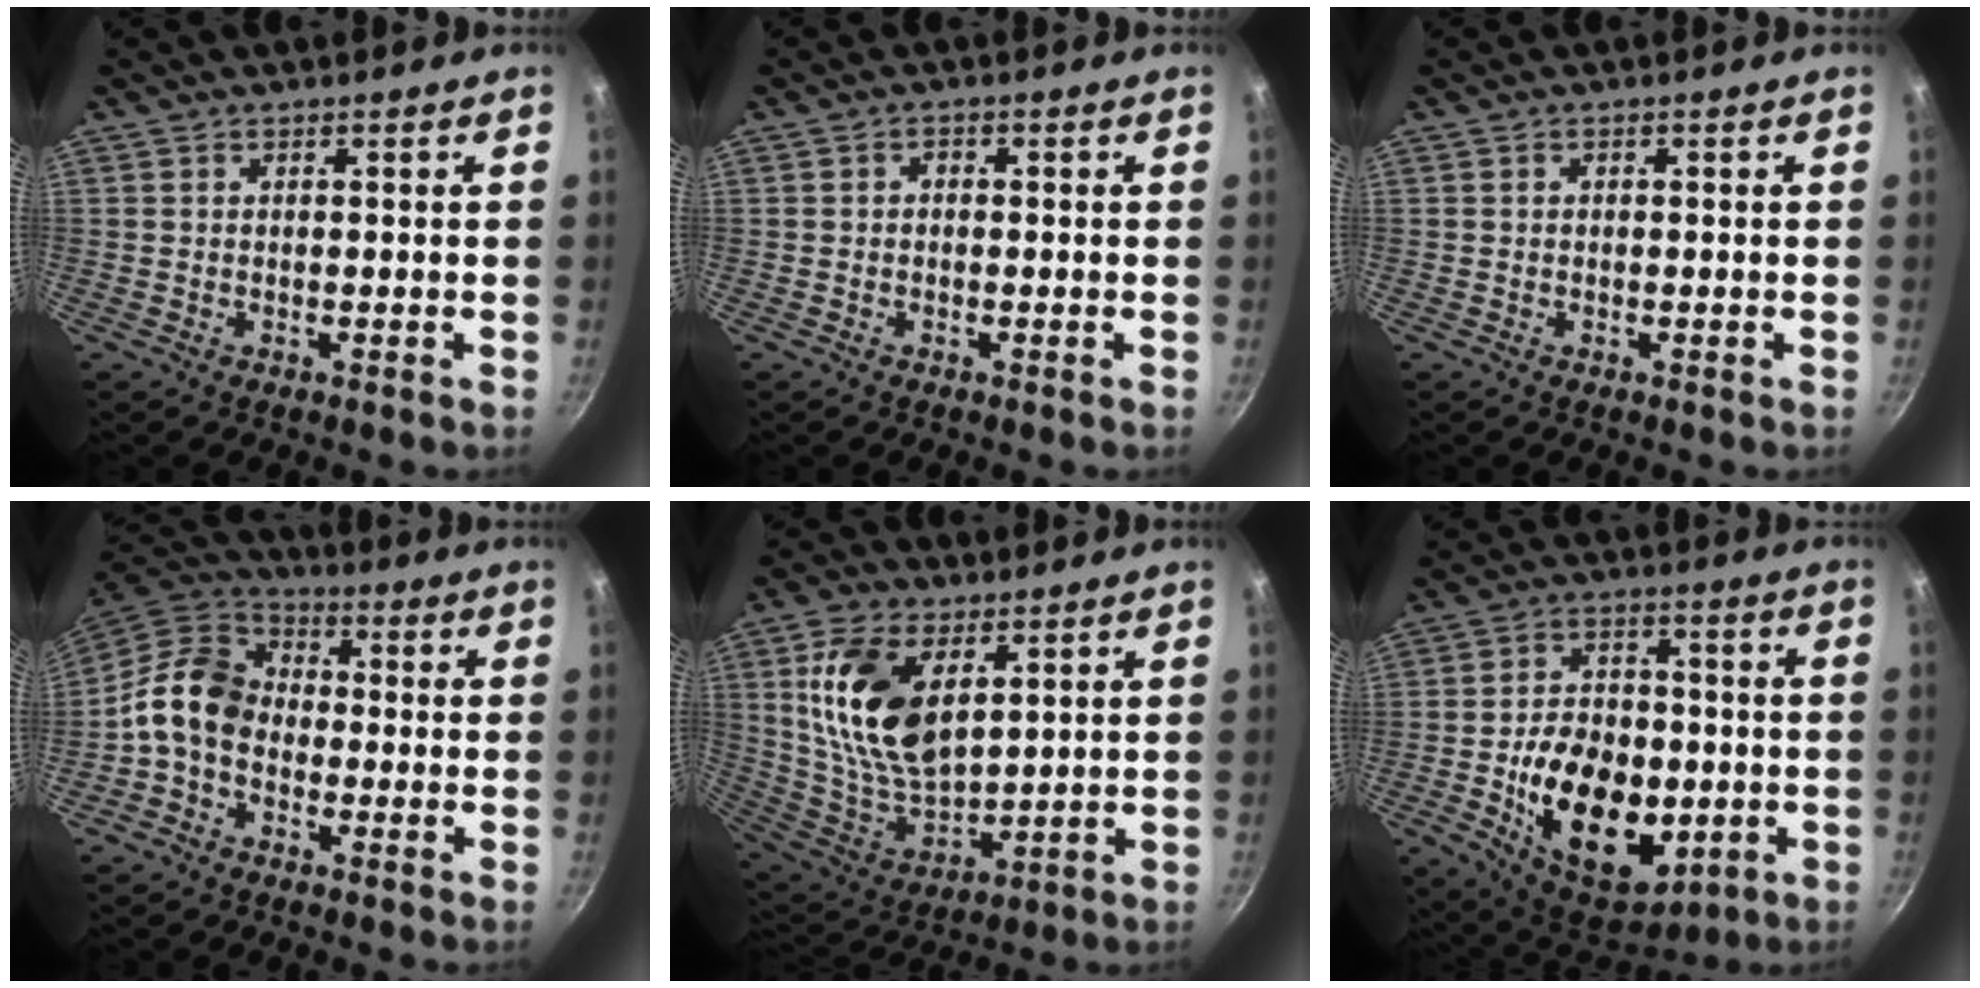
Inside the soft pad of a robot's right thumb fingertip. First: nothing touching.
{"total": 1.2, "force": [-0.1, 1.0, 0.7], "torque": [-0.013, 0.008, -0.002]}
{"total": 0.5, "force": [0.1, 0.5, 0.3], "torque": [-0.004, 0.005, 0.002]}
{"total": 10.7, "force": [-2.3, 8.1, 6.6], "torque": [-0.097, 0.040, -0.069]}
{"total": 17.2, "force": [5.3, 9.8, 13.0], "torque": [-0.232, -0.025, 0.115]}
{"total": 20.8, "force": [-4.3, 13.6, 15.1], "torque": [-0.200, 0.018, -0.055]}